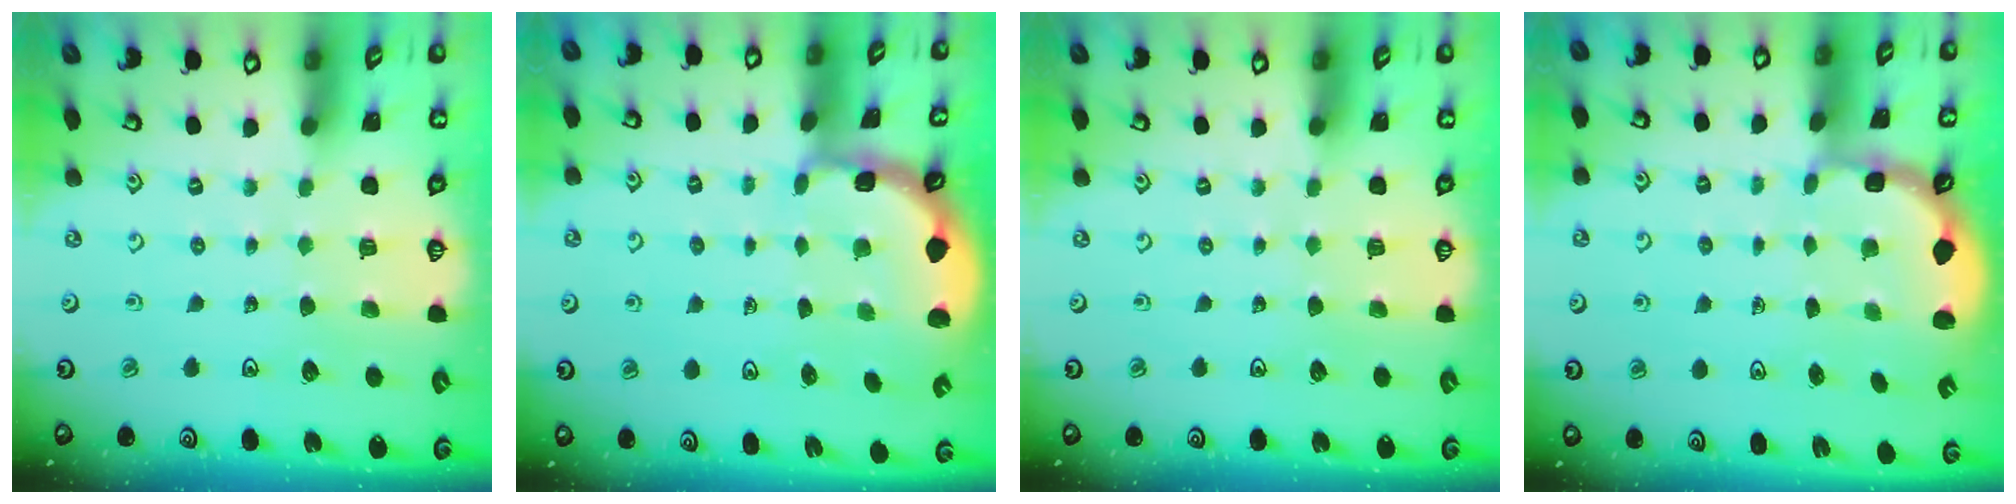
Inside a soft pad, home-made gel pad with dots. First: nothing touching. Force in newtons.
{"total": 1.9, "press": 1.9, "slide": 0.2}
{"total": 0.0}
{"total": 2.6, "press": 1.9, "slide": 1.8}